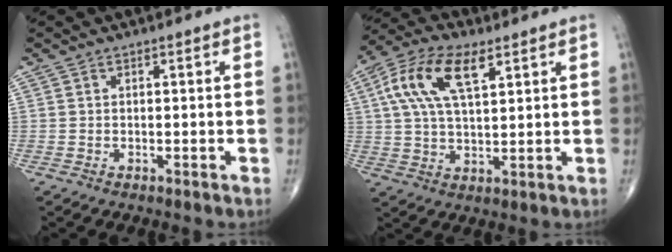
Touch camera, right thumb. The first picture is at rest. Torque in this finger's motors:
{"motor_torque": [0.32, 0.33, 0.31, -0.13, 0.28]}